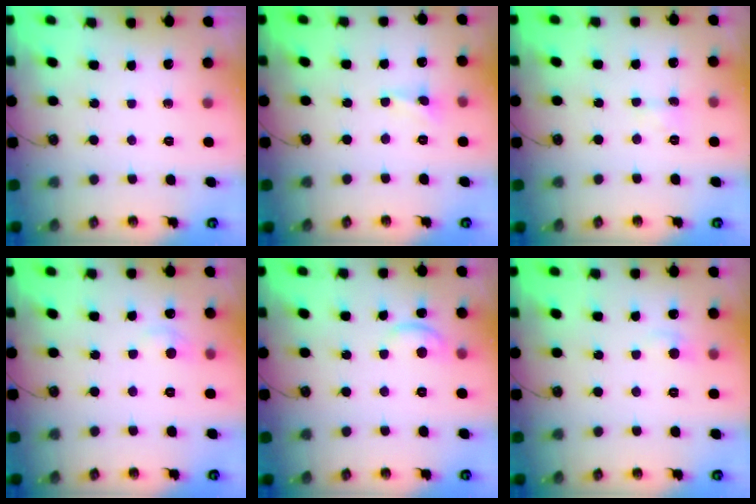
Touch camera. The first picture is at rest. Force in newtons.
{"total": 0.8, "press": 0.8, "slide": 0.2}
{"total": 1.3, "press": 1.2, "slide": 0.4}
{"total": 1.1, "press": 0.8, "slide": 0.8}
{"total": 0.0}
{"total": 0.8, "press": 0.4, "slide": 0.7}